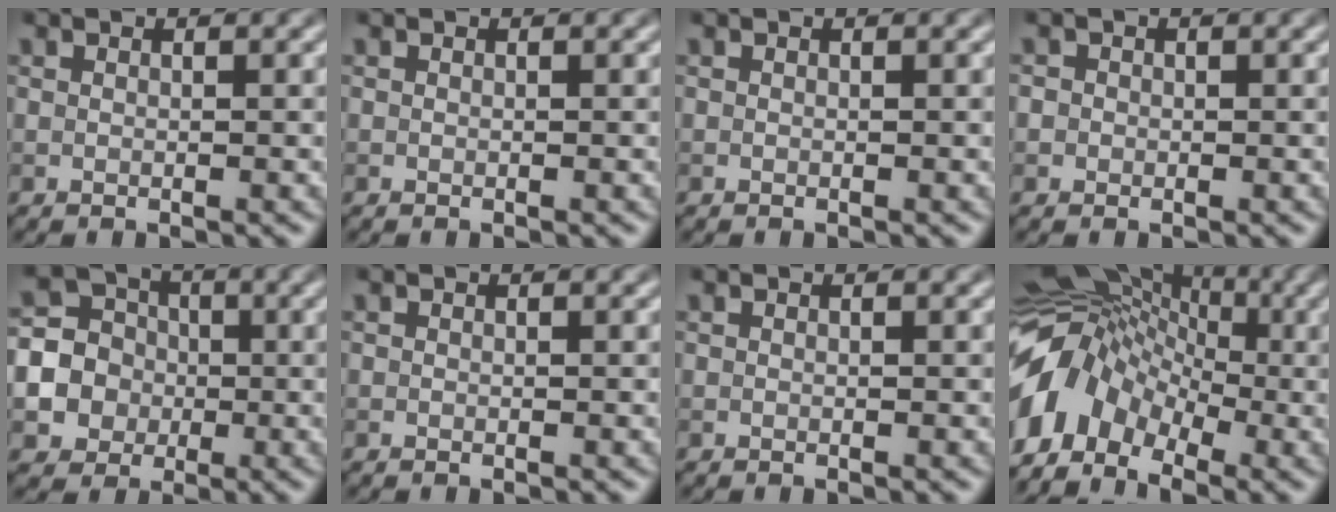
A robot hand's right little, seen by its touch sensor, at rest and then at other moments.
{"total": 0.0}
{"total": 0.0}
{"total": 1.0, "force": [0.1, 1.0, 0.2], "torque": [0.002, -0.001, -0.004]}
{"total": 8.3, "force": [-1.5, 7.8, 2.2], "torque": [-0.064, 0.005, -0.053]}
{"total": 0.0}
{"total": 0.0}
{"total": 9.3, "force": [-3.1, 6.8, 5.6], "torque": [-0.103, 0.002, -0.073]}